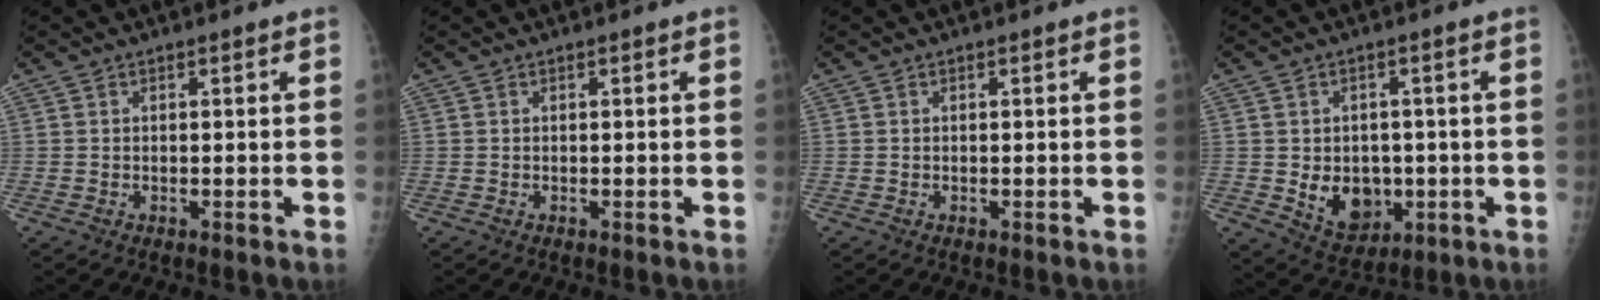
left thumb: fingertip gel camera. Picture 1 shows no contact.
{"total": 0.0}
{"total": 0.0}
{"total": 8.8, "force": [-1.3, 6.8, 5.4], "torque": [-0.048, -0.005, -0.002]}